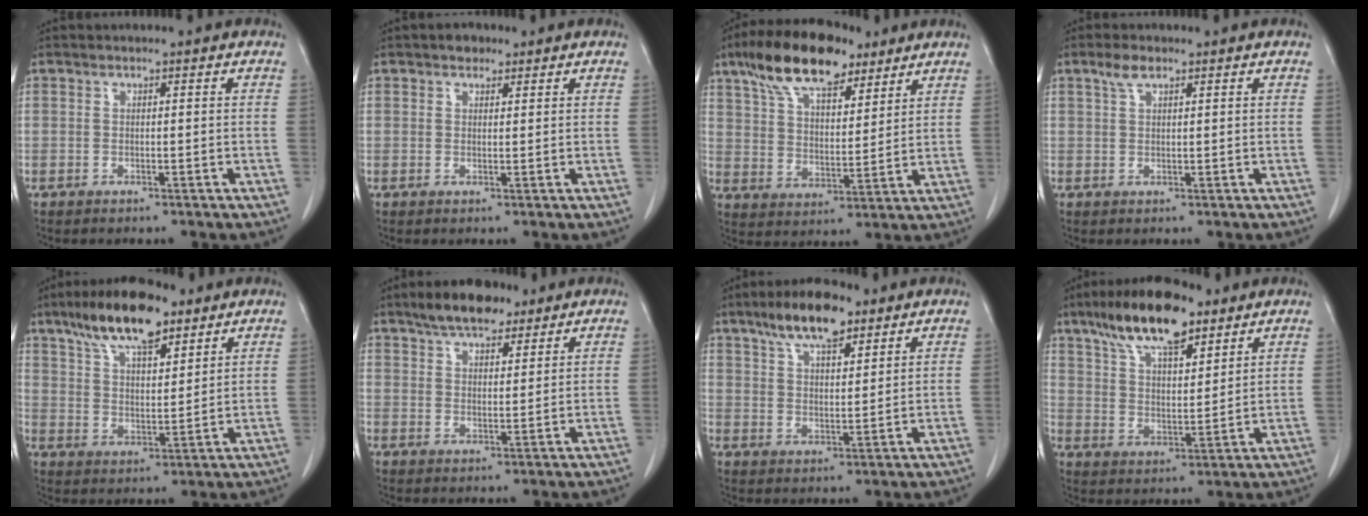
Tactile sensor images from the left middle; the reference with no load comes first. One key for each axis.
{"total": 2.0, "fx": 1.5, "fy": 1.2, "fz": 0.7, "tx": -0.014, "ty": 0.005, "tz": 0.021}
{"total": 15.3, "fx": 10.7, "fy": 5.8, "fz": 9.4, "tx": -0.171, "ty": 0.026, "tz": 0.190}
{"total": 2.4, "fx": 1.6, "fy": 0.9, "fz": 1.5, "tx": -0.037, "ty": 0.006, "tz": 0.035}
{"total": 12.8, "fx": 9.0, "fy": 3.8, "fz": 8.3, "tx": -0.149, "ty": 0.010, "tz": 0.160}
{"total": 8.8, "fx": 6.6, "fy": 3.1, "fz": 4.8, "tx": -0.081, "ty": 0.011, "tz": 0.114}
{"total": 9.8, "fx": 6.9, "fy": 2.9, "fz": 6.4, "tx": -0.117, "ty": 0.009, "tz": 0.122}
{"total": 13.8, "fx": 9.7, "fy": 4.2, "fz": 9.0, "tx": -0.161, "ty": 0.012, "tz": 0.173}